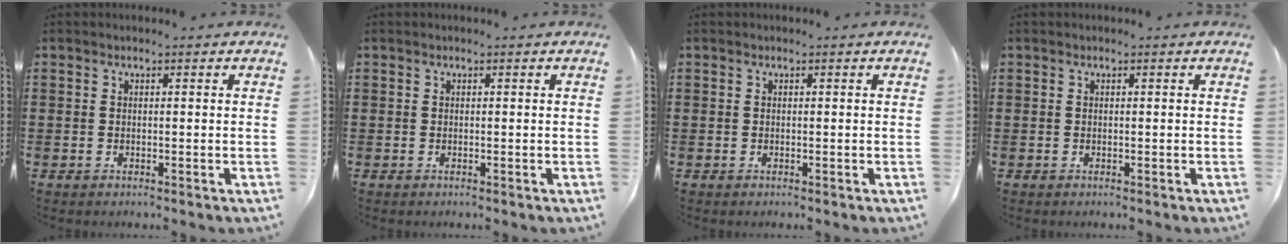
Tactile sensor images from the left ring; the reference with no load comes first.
{"total": 0.0}
{"total": 0.0}
{"total": 0.0}